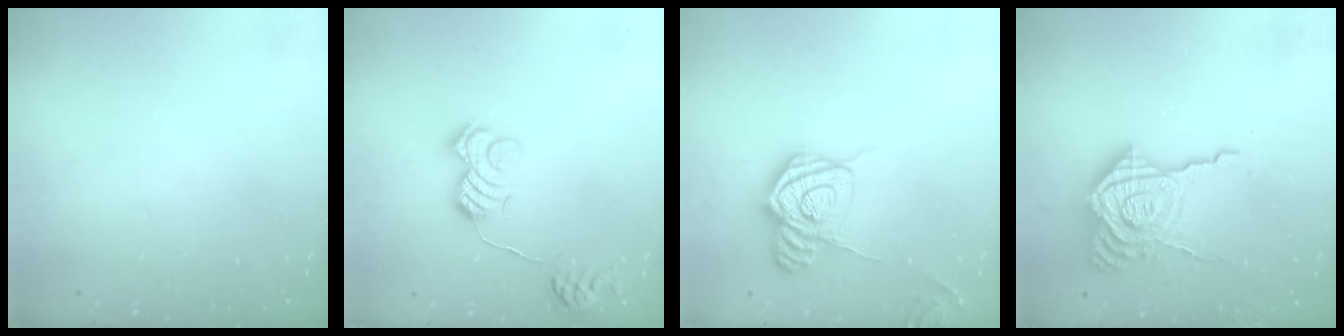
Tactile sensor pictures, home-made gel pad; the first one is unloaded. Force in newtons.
{"total": 11.4, "press": 11.4, "slide": 0.5}
{"total": 14.1, "press": 14.0, "slide": 1.3}
{"total": 20.6, "press": 20.5, "slide": 1.6}